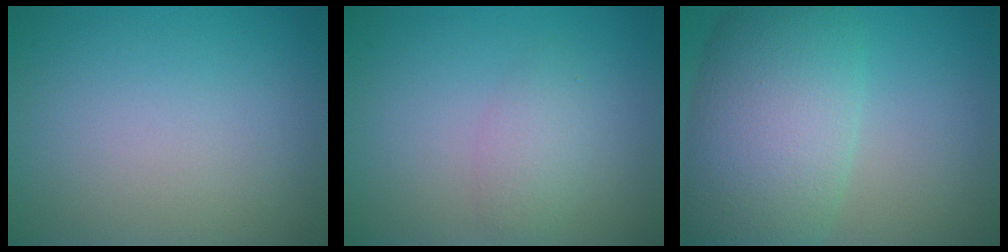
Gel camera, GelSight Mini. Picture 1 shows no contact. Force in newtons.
{"total": 2.0, "press": 2.0, "slide": 0.1}
{"total": 10.7, "press": 10.7, "slide": 0.2}